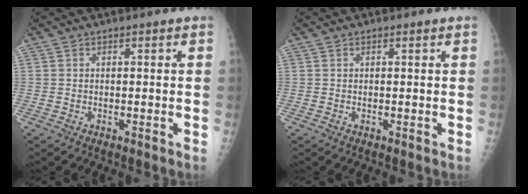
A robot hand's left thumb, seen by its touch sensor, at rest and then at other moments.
{"total": 0.0}